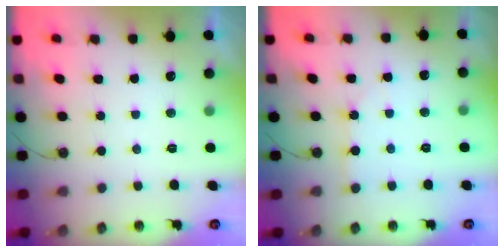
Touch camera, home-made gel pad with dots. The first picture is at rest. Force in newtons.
{"total": 4.2, "press": 4.2, "slide": 0.5}